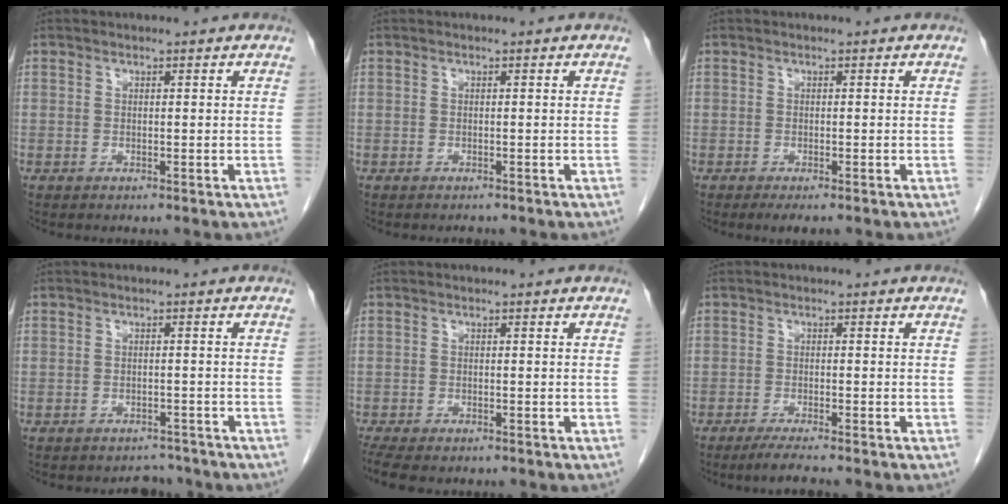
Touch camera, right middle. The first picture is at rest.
{"total": 0.5, "force": [-0.5, 0.1, 0.0], "torque": [-0.006, -0.001, -0.008]}
{"total": 2.2, "force": [-1.6, 0.5, 1.5], "torque": [-0.021, -0.006, -0.023]}
{"total": 2.8, "force": [-2.5, 1.2, -0.3], "torque": [0.005, 0.004, -0.034]}
{"total": 7.5, "force": [-6.0, 2.7, 3.7], "torque": [-0.068, -0.009, -0.091]}
{"total": 3.5, "force": [-2.9, -0.2, 2.0], "torque": [-0.039, -0.009, -0.053]}